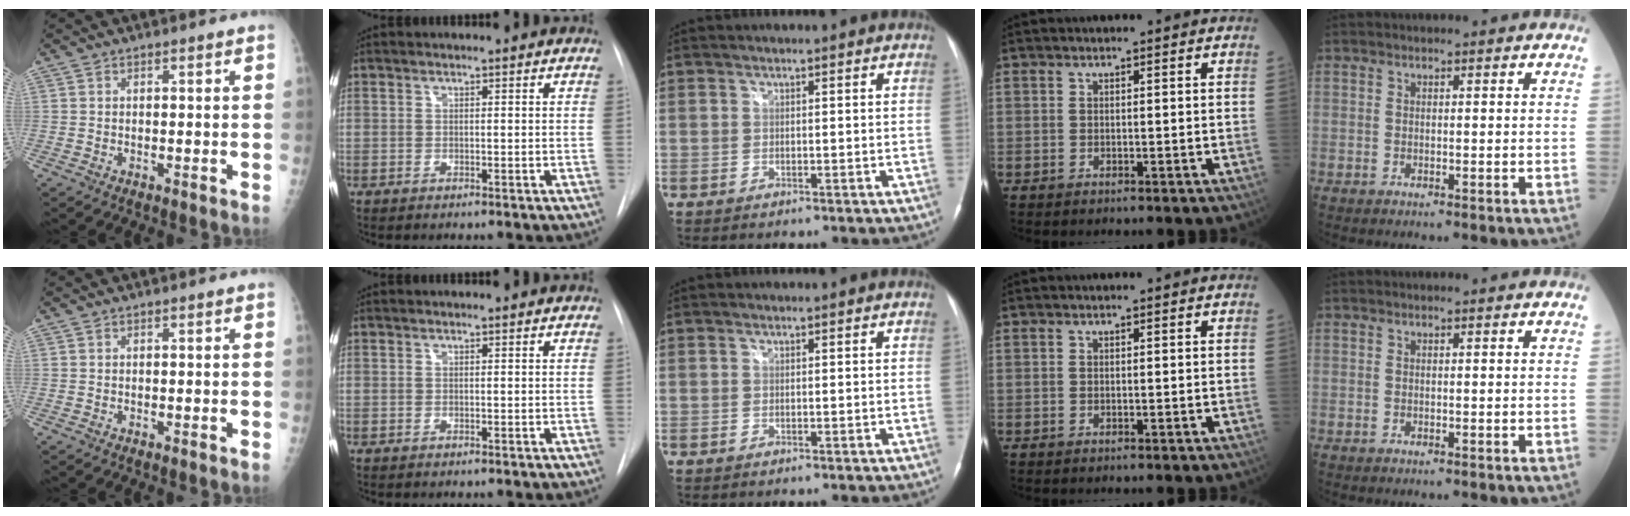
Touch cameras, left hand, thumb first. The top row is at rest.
{}